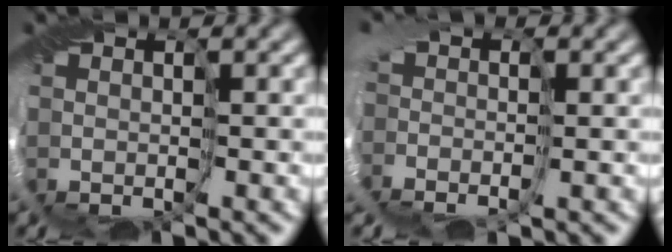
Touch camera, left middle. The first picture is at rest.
{"total": 2.5, "force": [-0.8, 1.7, 1.7], "torque": [-0.024, 0.000, -0.019]}